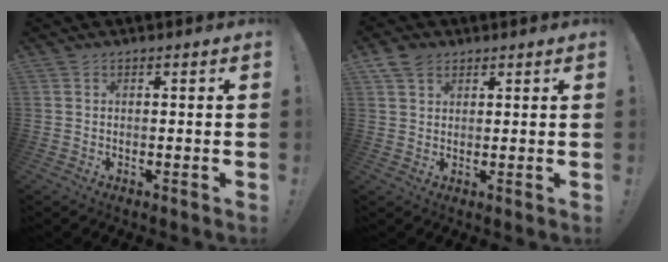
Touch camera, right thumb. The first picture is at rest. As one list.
[{"total": 5.2, "force": [2.9, 3.9, 2.0], "torque": [-0.034, -0.005, 0.057]}]